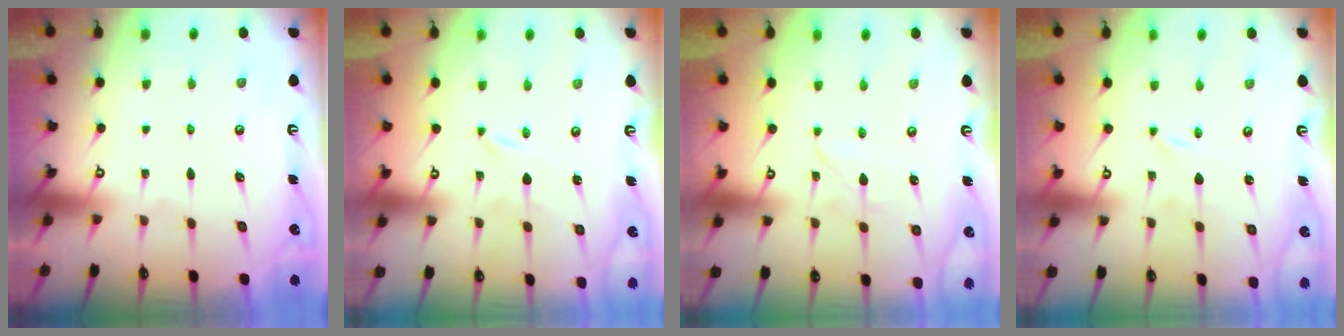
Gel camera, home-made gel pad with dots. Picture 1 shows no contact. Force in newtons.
{"total": 0.0}
{"total": 2.1, "press": 2.1, "slide": 0.1}
{"total": 0.0}